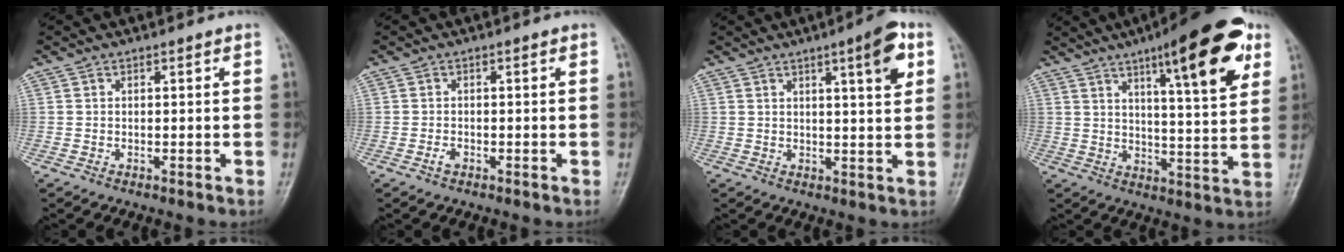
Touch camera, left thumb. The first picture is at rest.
{"total": 1.3, "force": [-0.6, 0.6, 1.0], "torque": [-0.019, 0.007, -0.010]}
{"total": 7.4, "force": [3.3, 1.4, 6.4], "torque": [-0.082, -0.013, 0.043]}
{"total": 18.6, "force": [9.5, 4.4, 15.3], "torque": [-0.192, -0.031, 0.134]}